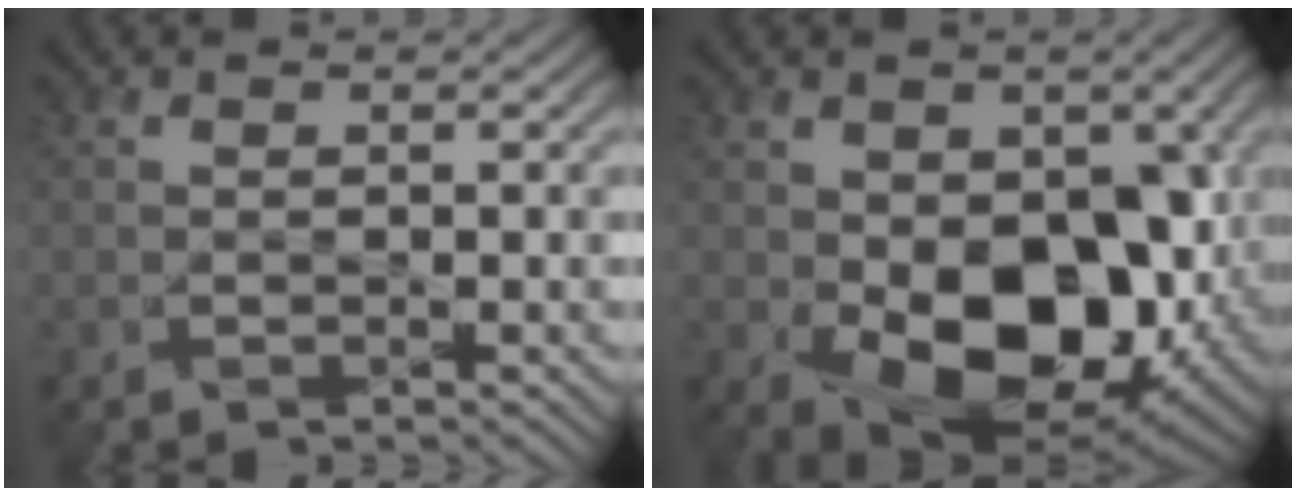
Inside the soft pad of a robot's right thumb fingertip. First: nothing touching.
{"total": 13.9, "force": [-2.4, 8.9, 10.4], "torque": [-0.163, -0.035, -0.031]}